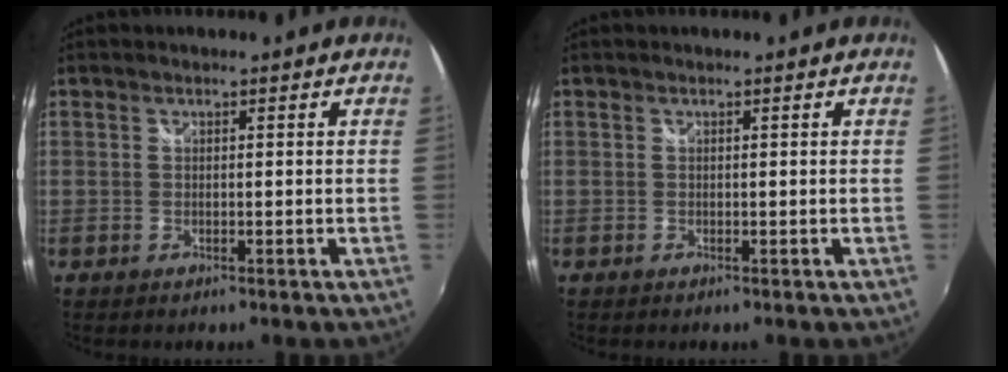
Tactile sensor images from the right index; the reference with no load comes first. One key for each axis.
{"total": 0.0}